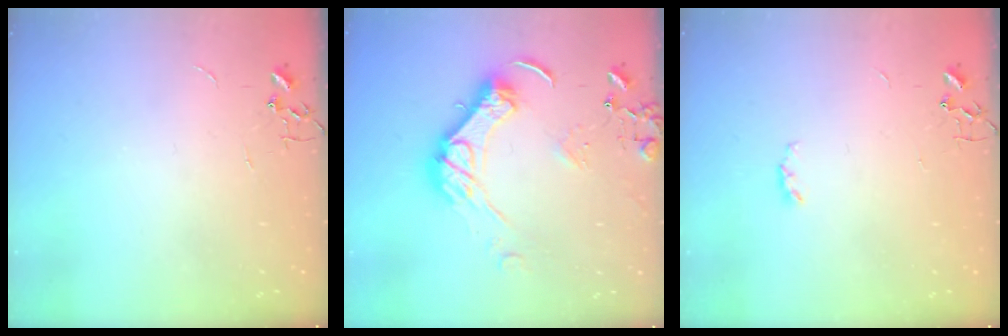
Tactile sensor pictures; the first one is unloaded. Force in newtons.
{"total": 15.0, "press": 14.9, "slide": 1.4}
{"total": 3.3, "press": 3.3, "slide": 0.5}